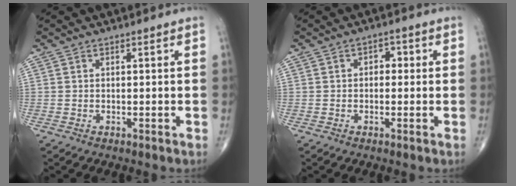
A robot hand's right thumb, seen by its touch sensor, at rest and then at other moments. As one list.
[{"total": 2.5, "force": [0.2, 1.8, 1.8], "torque": [-0.008, 0.009, -0.005]}]